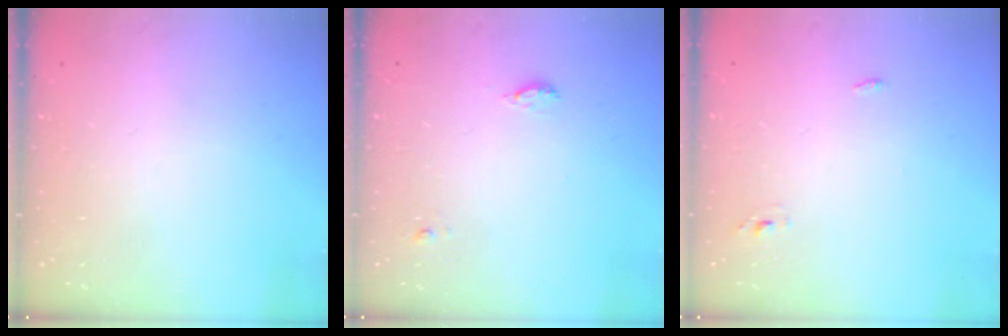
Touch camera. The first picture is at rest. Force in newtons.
{"total": 5.3, "press": 5.0, "slide": 1.7}
{"total": 2.7, "press": 2.6, "slide": 0.8}